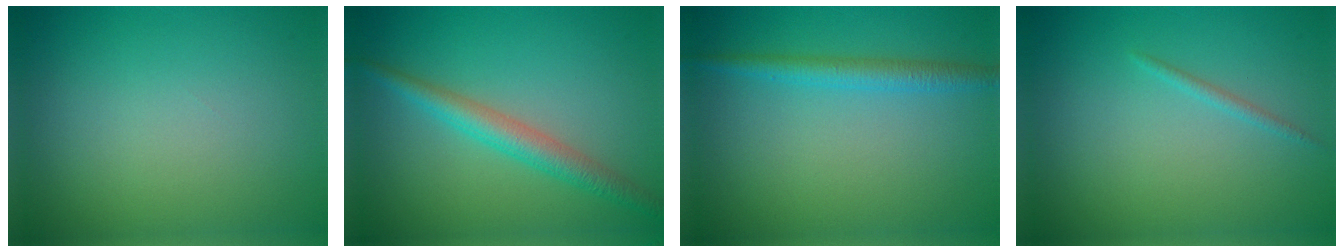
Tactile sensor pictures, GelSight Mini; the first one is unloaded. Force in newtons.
{"total": 3.2, "press": 3.2, "slide": 0.2}
{"total": 2.4, "press": 2.4, "slide": 0.1}
{"total": 0.8, "press": 0.8, "slide": 0.0}